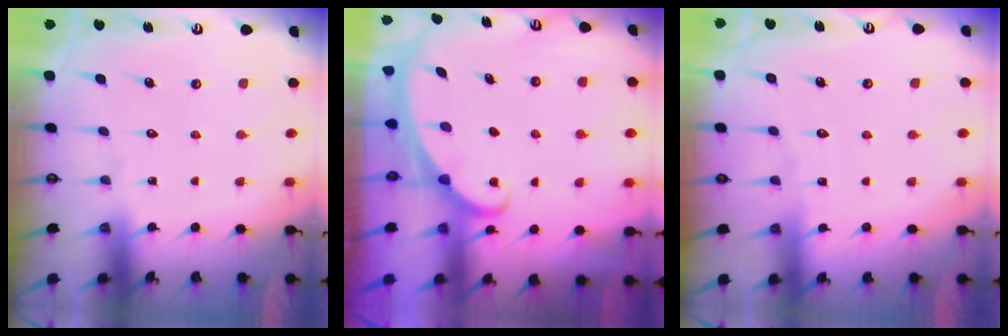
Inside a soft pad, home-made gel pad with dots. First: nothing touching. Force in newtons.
{"total": 2.0, "press": 2.0, "slide": 0.3}
{"total": 3.1, "press": 3.0, "slide": 0.3}